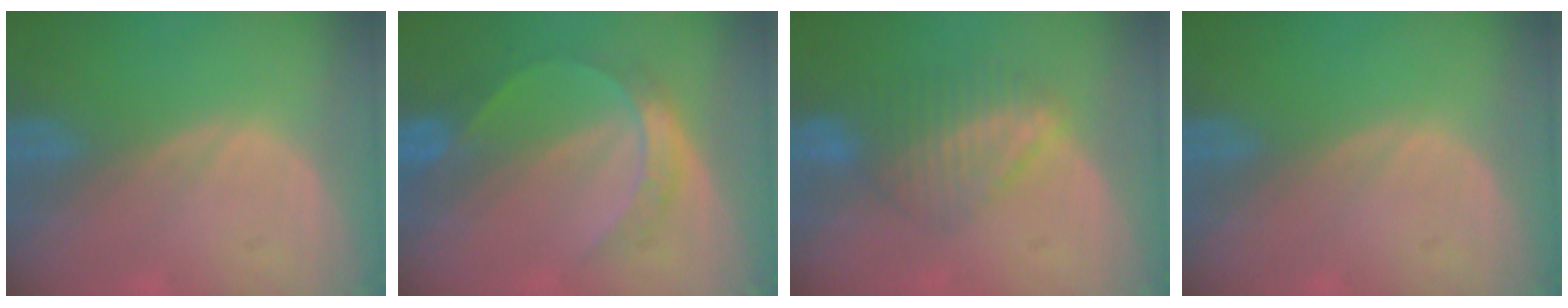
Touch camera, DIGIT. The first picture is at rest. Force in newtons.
{"total": 5.3, "press": 5.3, "slide": 0.1}
{"total": 6.4, "press": 6.0, "slide": 2.0}
{"total": 0.0}